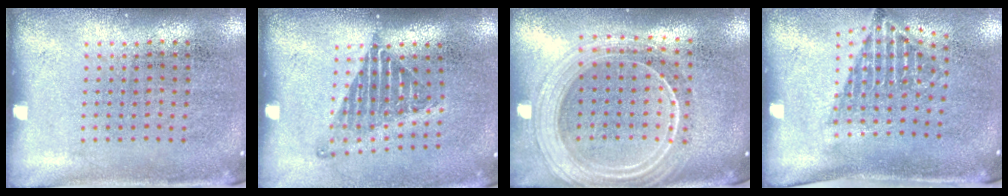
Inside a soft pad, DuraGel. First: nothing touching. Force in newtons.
{"total": 1.3, "press": 1.1, "slide": 0.7}
{"total": 2.5, "press": 2.1, "slide": 1.2}
{"total": 1.6, "press": 1.2, "slide": 1.0}